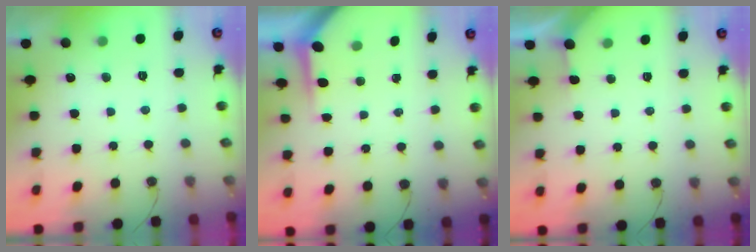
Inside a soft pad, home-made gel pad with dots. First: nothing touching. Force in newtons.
{"total": 3.9, "press": 3.9, "slide": 0.4}
{"total": 2.4, "press": 2.4, "slide": 0.4}